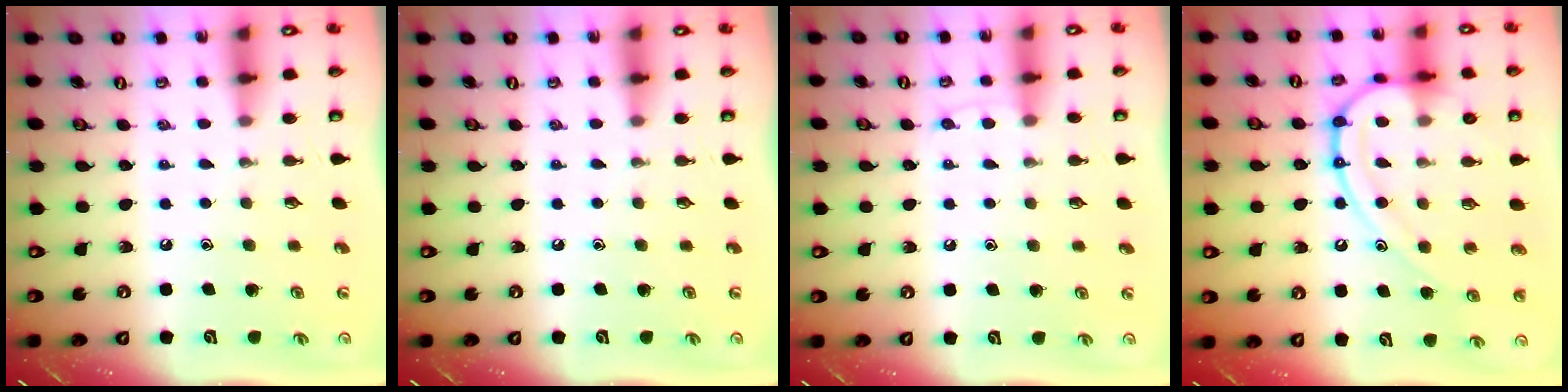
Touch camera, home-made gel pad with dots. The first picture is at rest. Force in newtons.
{"total": 0.0}
{"total": 5.1, "press": 5.1, "slide": 0.7}
{"total": 15.1, "press": 15.1, "slide": 1.4}